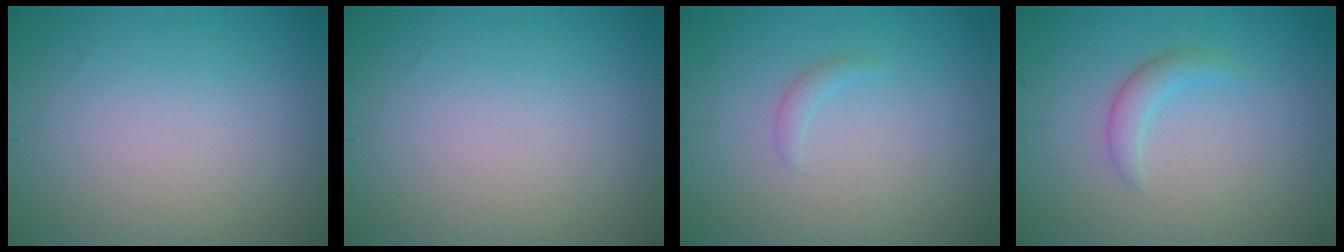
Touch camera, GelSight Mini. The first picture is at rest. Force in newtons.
{"total": 0.0}
{"total": 0.9, "press": 0.9, "slide": 0.2}
{"total": 1.7, "press": 1.7, "slide": 0.2}